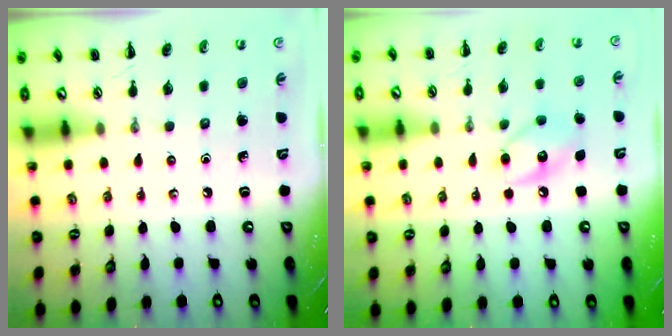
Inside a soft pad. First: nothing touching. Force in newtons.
{"total": 9.3, "press": 9.2, "slide": 0.8}